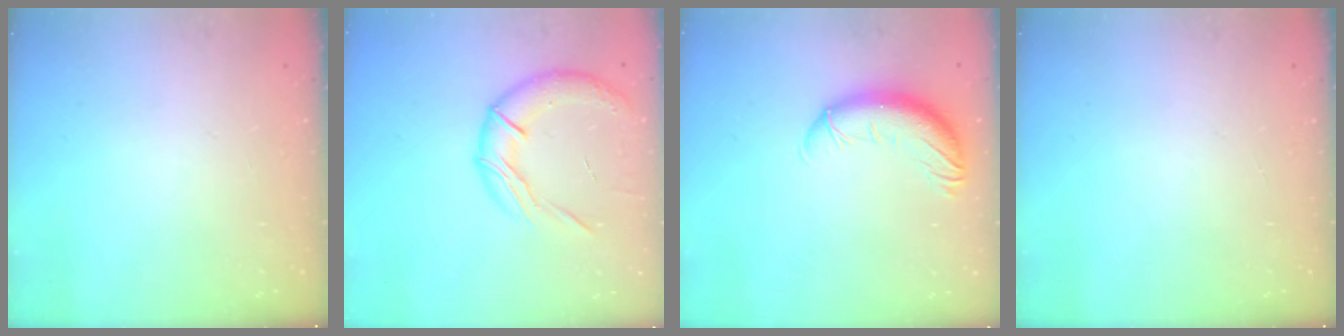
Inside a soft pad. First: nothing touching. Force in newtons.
{"total": 15.2, "press": 15.0, "slide": 2.3}
{"total": 10.8, "press": 10.6, "slide": 2.3}
{"total": 0.0}